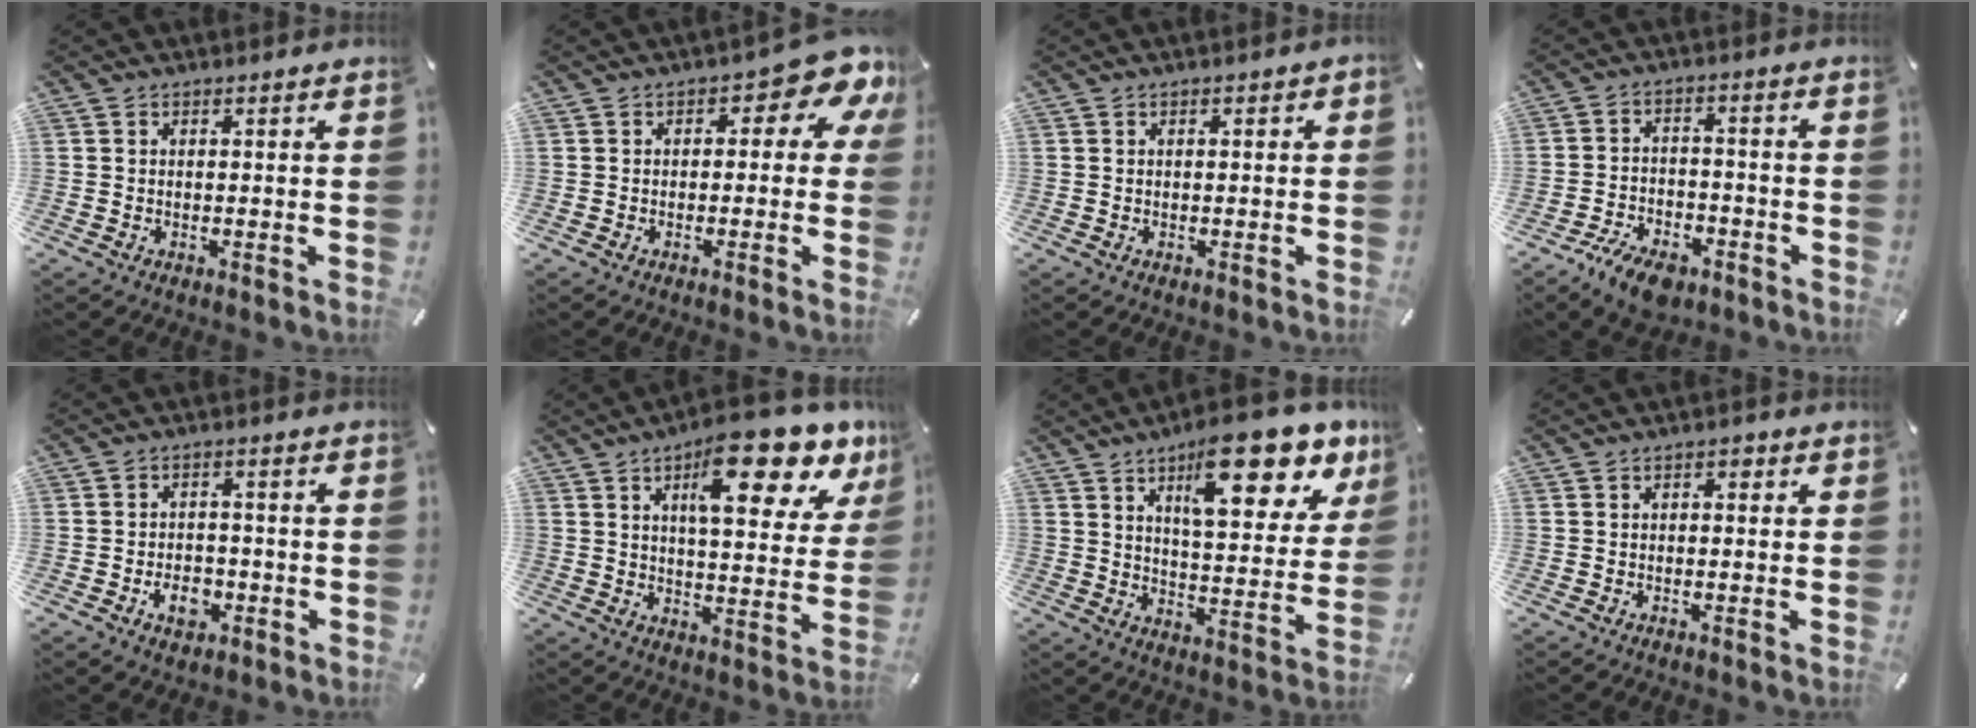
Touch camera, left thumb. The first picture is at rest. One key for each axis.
{"total": 7.9, "fx": 3.2, "fy": 3.4, "fz": 6.3, "tx": -0.078, "ty": -0.024, "tz": 0.048}
{"total": 0.6, "fx": -0.1, "fy": 0.3, "fz": 0.5, "tx": -0.009, "ty": 0.003, "tz": -0.002}
{"total": 7.1, "fx": -5.1, "fy": 3.6, "fz": 3.3, "tx": -0.057, "ty": 0.028, "tz": -0.092}
{"total": 5.7, "fx": -2.1, "fy": 4.1, "fz": 3.4, "tx": -0.052, "ty": 0.008, "tz": -0.035}
{"total": 17.6, "fx": 10.1, "fy": 6.3, "fz": 12.9, "tx": -0.173, "ty": -0.058, "tz": 0.159}
{"total": 19.4, "fx": 11.9, "fy": 7.2, "fz": 13.5, "tx": -0.182, "ty": -0.073, "tz": 0.190}
{"total": 1.7, "fx": 0.3, "fy": 1.2, "fz": 1.3, "tx": -0.018, "ty": 0.005, "tz": 0.000}